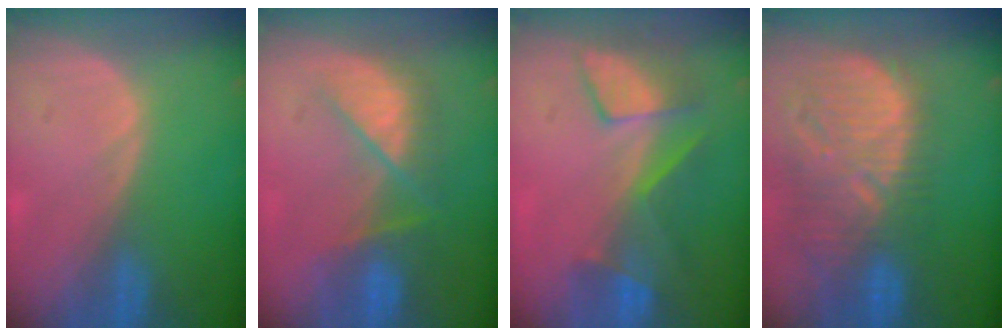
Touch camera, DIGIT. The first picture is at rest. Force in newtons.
{"total": 7.6, "press": 7.3, "slide": 2.0}
{"total": 8.4, "press": 7.2, "slide": 4.3}
{"total": 12.9, "press": 11.3, "slide": 6.3}